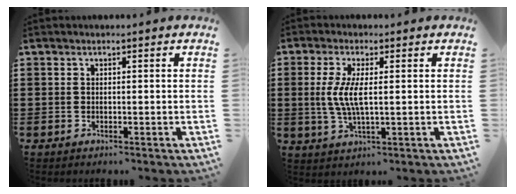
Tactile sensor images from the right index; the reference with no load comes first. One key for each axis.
{"total": 5.3, "fx": 0.4, "fy": 1.4, "fz": 5.1, "tx": -0.110, "ty": -0.004, "tz": 0.000}